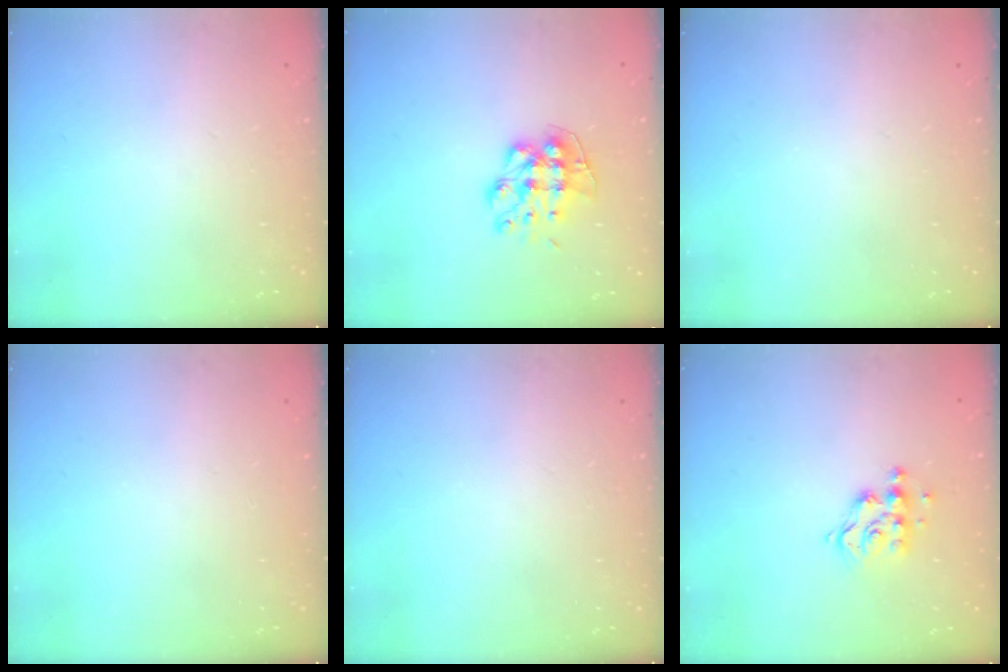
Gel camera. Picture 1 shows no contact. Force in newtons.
{"total": 9.3, "press": 9.3, "slide": 0.8}
{"total": 0.0}
{"total": 0.0}
{"total": 0.0}
{"total": 9.7, "press": 9.7, "slide": 0.7}